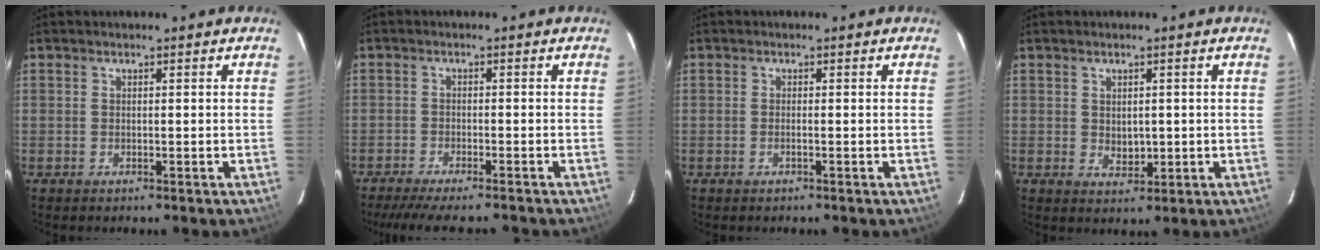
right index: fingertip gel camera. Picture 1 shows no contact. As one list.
[{"total": 9.4, "force": [-8.2, 1.1, 4.3], "torque": [-0.097, -0.014, -0.129]}, {"total": 0.7, "force": [-0.3, -0.2, 0.6], "torque": [-0.012, 0.001, -0.006]}, {"total": 3.1, "force": [0.2, 2.3, 2.0], "torque": [-0.031, -0.003, 0.009]}]